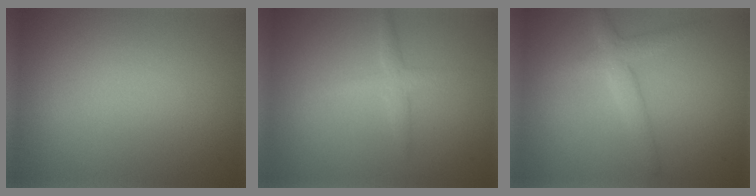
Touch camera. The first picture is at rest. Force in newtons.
{"total": 1.8, "press": 1.8, "slide": 0.0}
{"total": 2.8, "press": 2.7, "slide": 0.3}